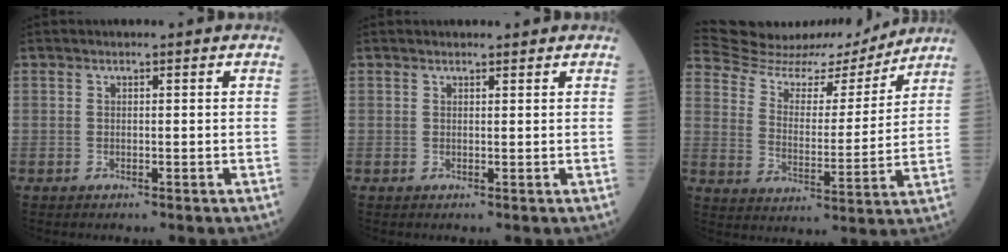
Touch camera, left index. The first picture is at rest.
{"total": 1.9, "force": [1.8, 0.4, 0.4], "torque": [-0.011, 0.011, 0.025]}
{"total": 16.7, "force": [16.2, 3.2, 2.7], "torque": [-0.051, -0.010, 0.249]}